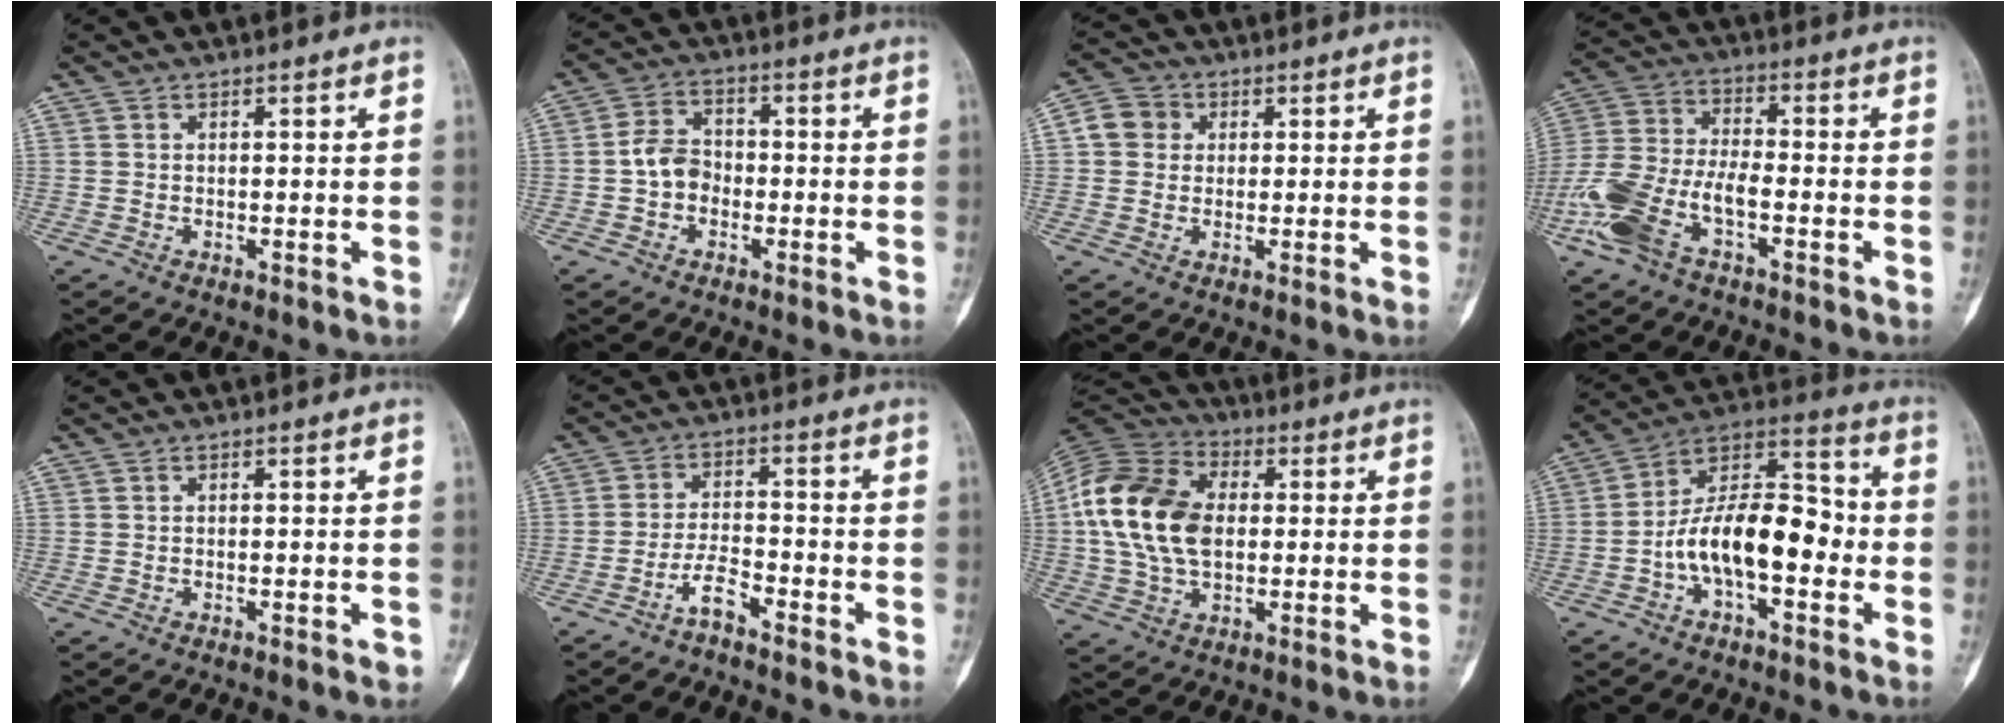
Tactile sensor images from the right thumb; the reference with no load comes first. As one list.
[{"total": 5.5, "force": [-1.2, 4.3, 3.2], "torque": [-0.038, 0.023, -0.033]}, {"total": 4.9, "force": [0.9, 4.5, 1.9], "torque": [-0.020, 0.010, 0.006]}, {"total": 13.4, "force": [-6.0, 6.4, 10.1], "torque": [-0.227, 0.028, -0.119]}, {"total": 0.9, "force": [-0.5, 0.2, 0.7], "torque": [-0.013, 0.002, -0.005]}, {"total": 3.8, "force": [-2.9, 0.8, 2.3], "torque": [-0.048, 0.022, -0.058]}, {"total": 17.4, "force": [1.1, 11.3, 13.2], "torque": [-0.254, 0.015, 0.016]}, {"total": 15.7, "force": [-3.5, 7.8, 13.2], "torque": [-0.216, 0.048, -0.068]}]